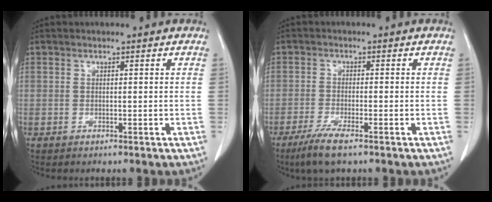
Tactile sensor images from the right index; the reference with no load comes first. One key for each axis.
{"total": 5.2, "fx": -3.5, "fy": 0.5, "fz": 3.9, "tx": -0.080, "ty": -0.014, "tz": -0.063}